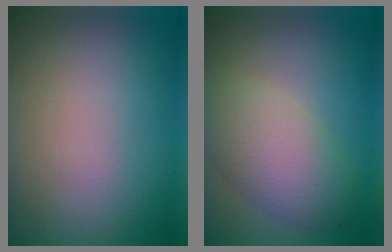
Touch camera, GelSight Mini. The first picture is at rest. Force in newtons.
{"total": 5.6, "press": 5.6, "slide": 0.3}